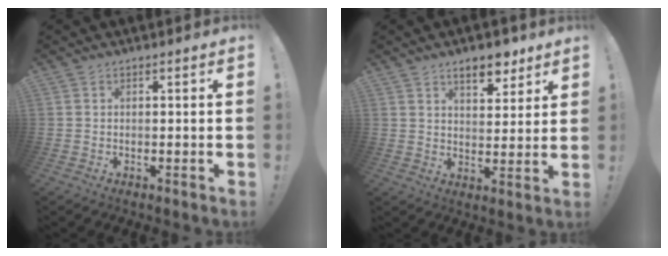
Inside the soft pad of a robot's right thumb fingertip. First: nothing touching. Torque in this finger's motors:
{"motor_torque": [0.71, 1.34, 0.68, 0.31, 0.01]}